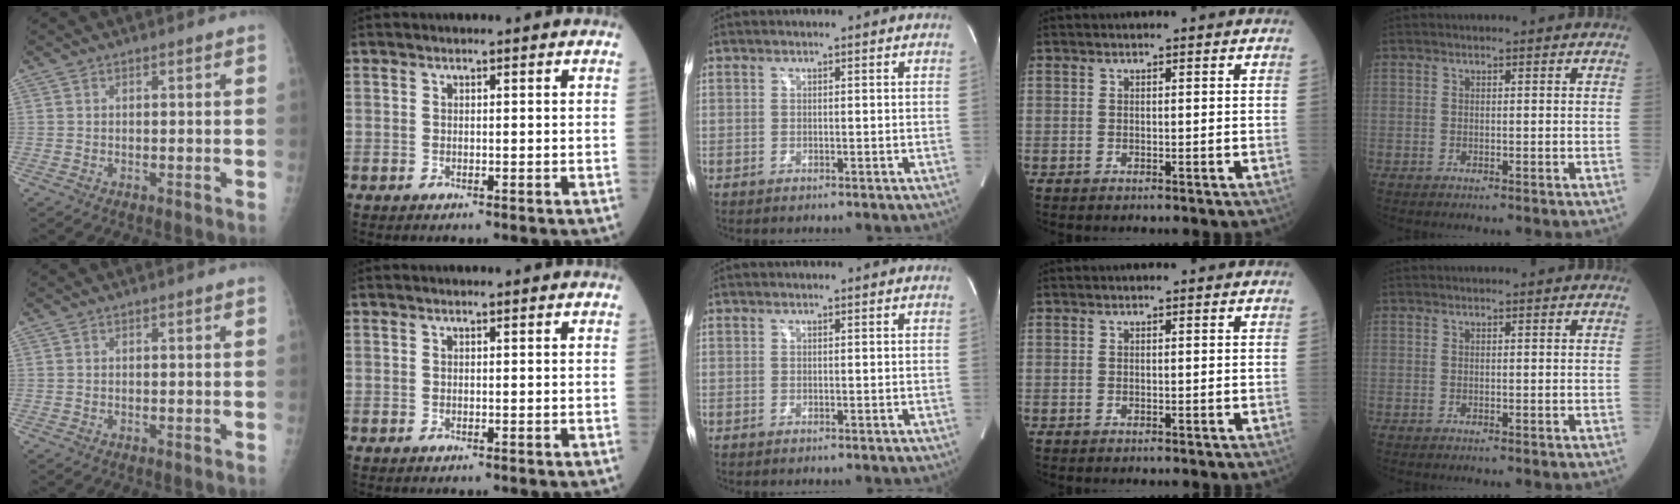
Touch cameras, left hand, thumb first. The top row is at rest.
{}